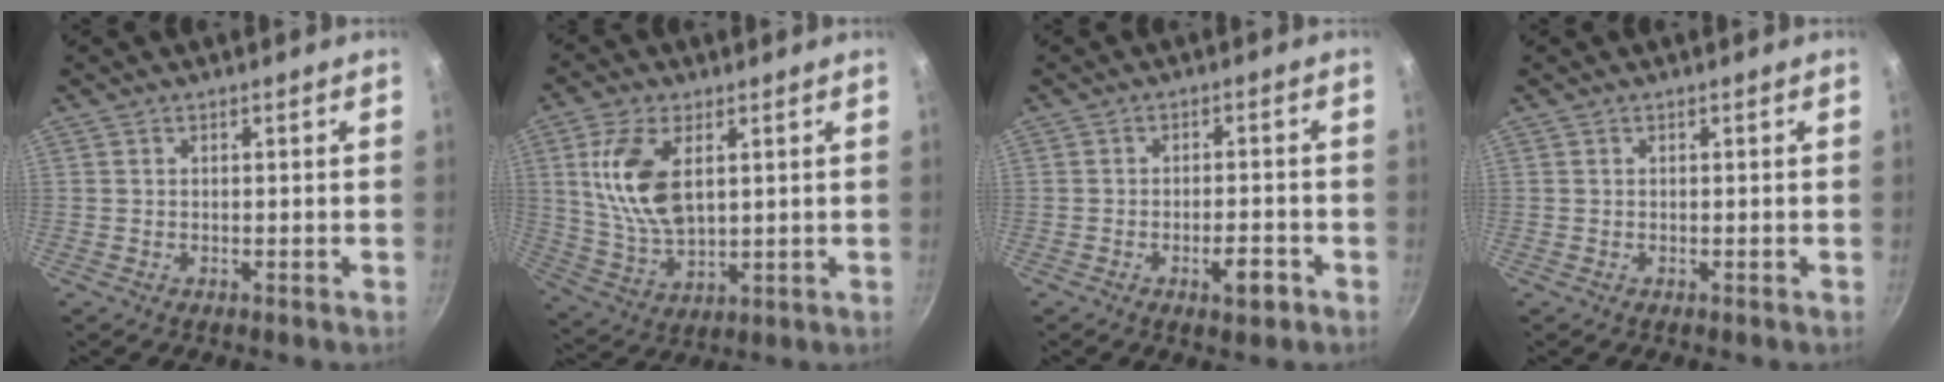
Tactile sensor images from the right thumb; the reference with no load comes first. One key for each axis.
{"total": 13.0, "fx": 3.4, "fy": 6.9, "fz": 10.5, "tx": -0.199, "ty": -0.019, "tz": 0.075}
{"total": 4.7, "fx": -2.3, "fy": 1.8, "fz": 3.7, "tx": -0.043, "ty": 0.015, "tz": -0.033}
{"total": 0.0}